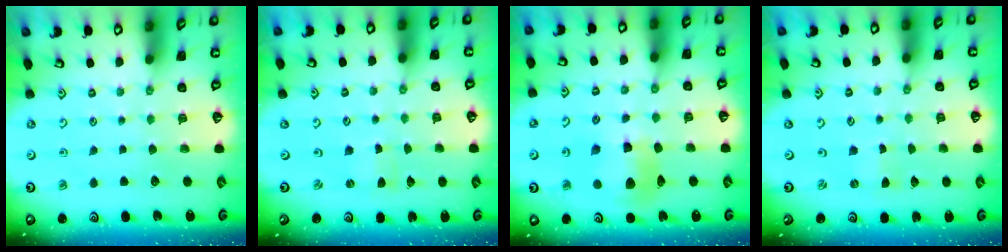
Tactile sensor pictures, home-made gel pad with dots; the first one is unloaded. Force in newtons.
{"total": 0.6, "press": 0.6, "slide": 0.0}
{"total": 11.2, "press": 11.1, "slide": 1.6}
{"total": 0.0}